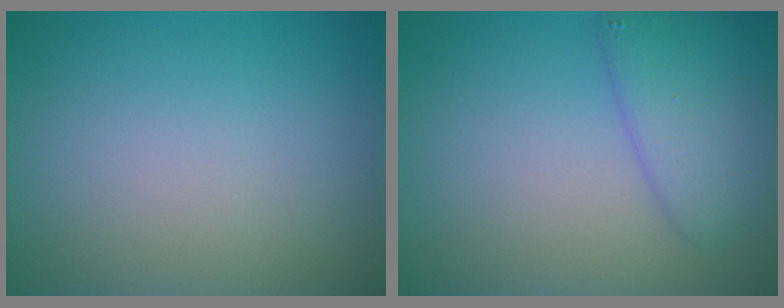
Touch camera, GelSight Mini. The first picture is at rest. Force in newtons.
{"total": 3.8, "press": 3.8, "slide": 0.2}